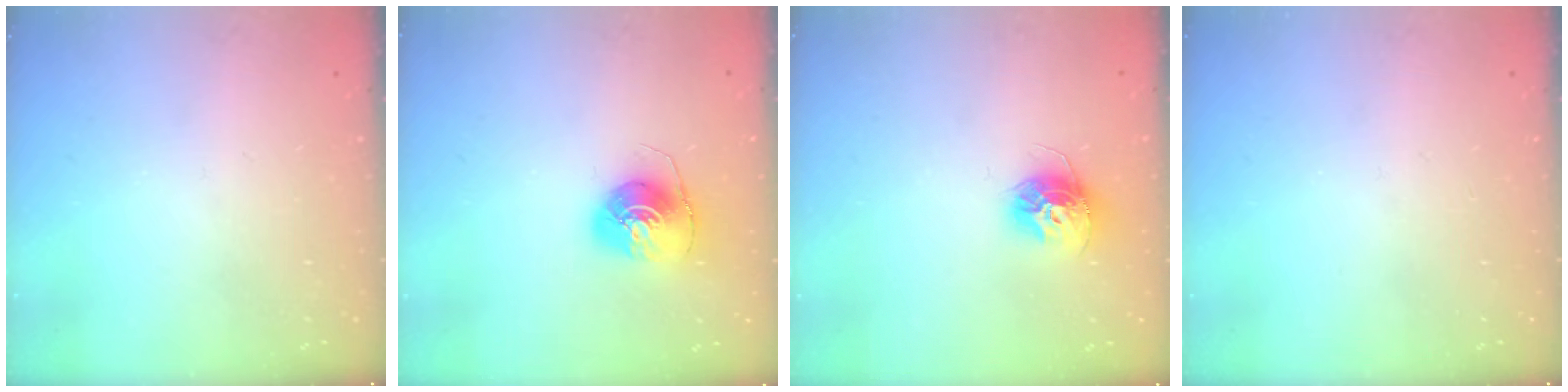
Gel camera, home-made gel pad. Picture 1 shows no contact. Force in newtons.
{"total": 8.8, "press": 8.8, "slide": 0.1}
{"total": 11.9, "press": 11.9, "slide": 0.9}
{"total": 0.0}